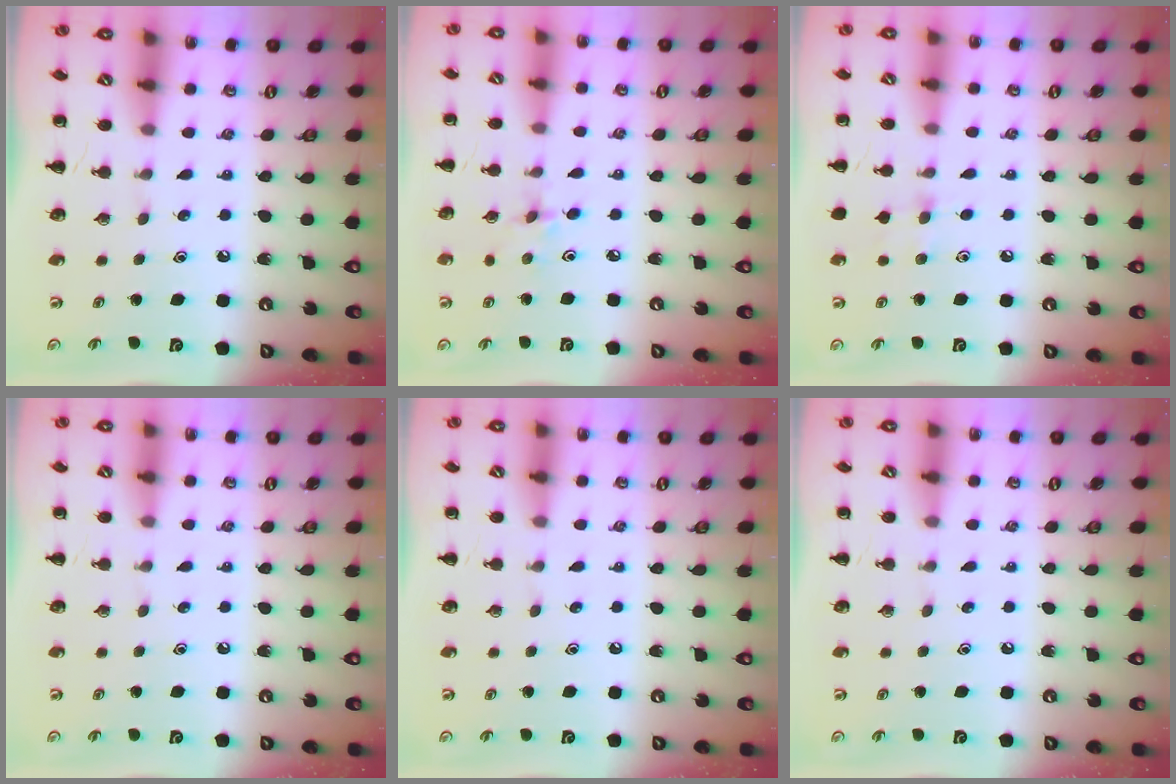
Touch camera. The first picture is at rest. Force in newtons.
{"total": 2.2, "press": 2.1, "slide": 0.6}
{"total": 6.6, "press": 6.3, "slide": 2.0}
{"total": 0.0}
{"total": 0.0}
{"total": 0.0}